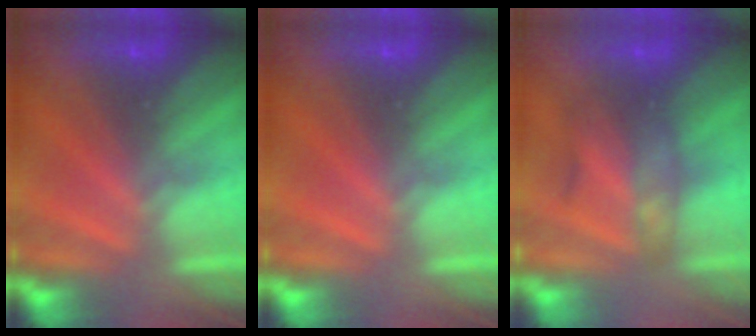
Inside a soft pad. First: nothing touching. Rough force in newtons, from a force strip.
{"total": 0.0}
{"total": 2.2}